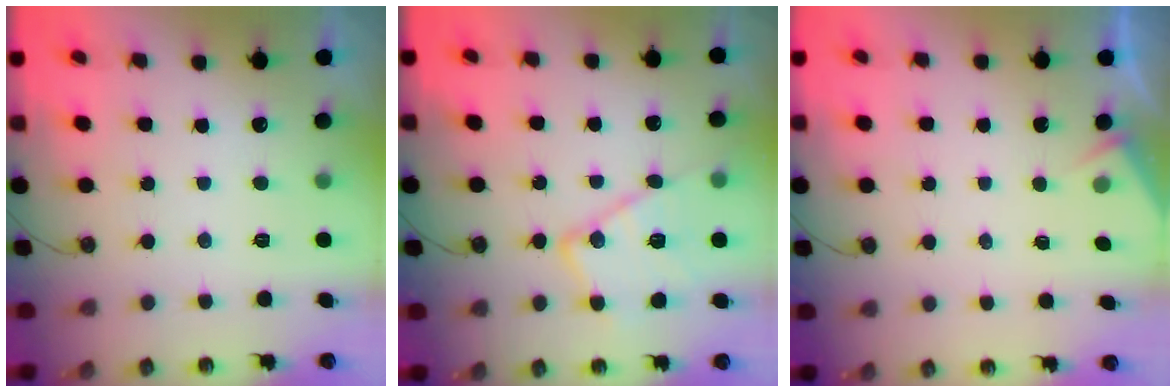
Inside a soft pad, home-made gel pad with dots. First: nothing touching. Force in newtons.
{"total": 16.6, "press": 16.5, "slide": 1.5}
{"total": 2.9, "press": 2.9, "slide": 0.4}